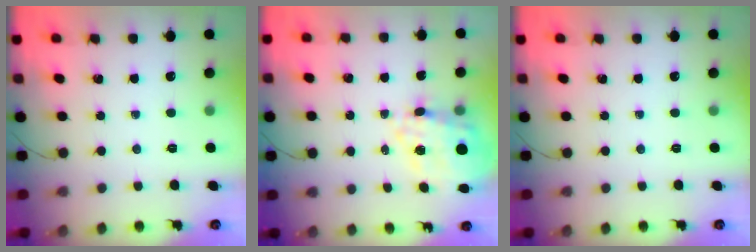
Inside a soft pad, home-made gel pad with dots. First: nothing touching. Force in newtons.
{"total": 16.5, "press": 16.1, "slide": 3.7}
{"total": 0.0}